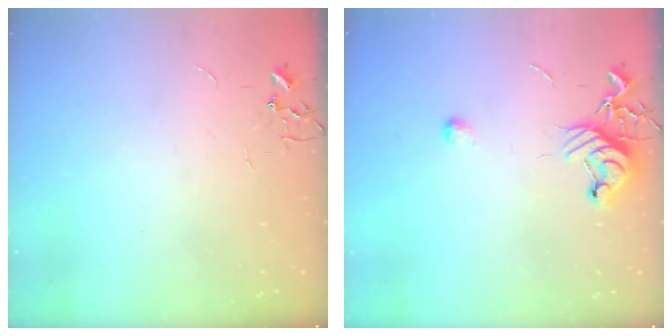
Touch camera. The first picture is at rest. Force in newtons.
{"total": 9.7, "press": 9.6, "slide": 1.4}